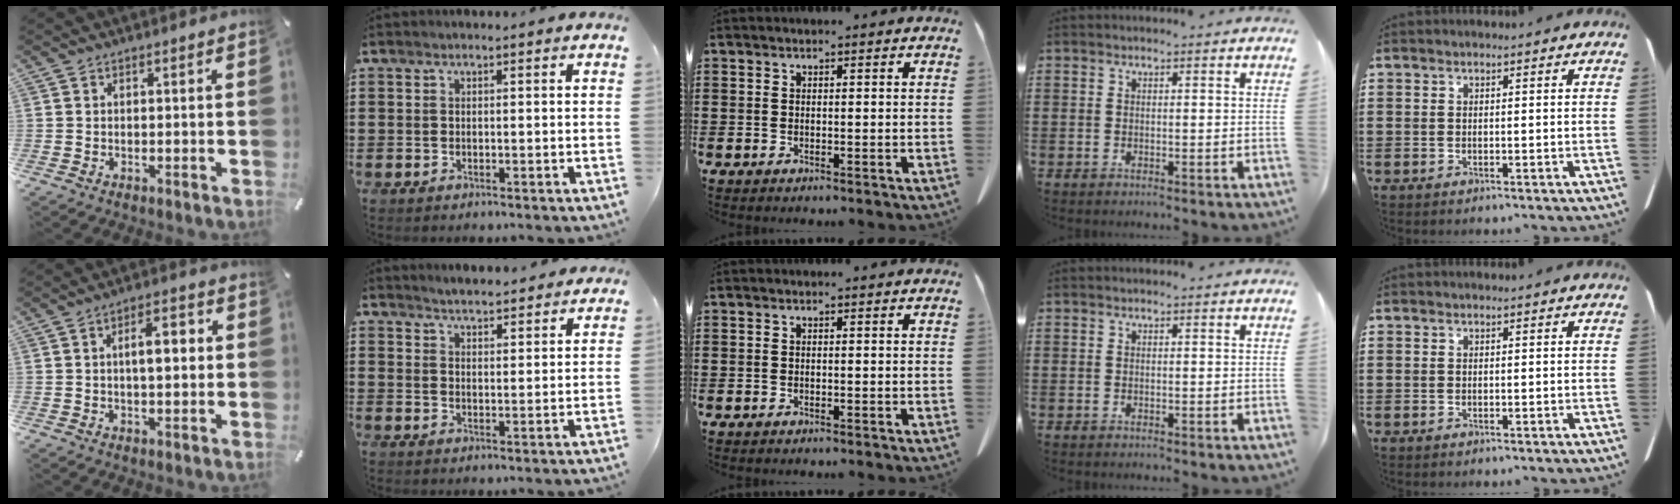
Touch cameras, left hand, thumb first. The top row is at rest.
{"thumb": {"total": 7.0, "force": [0.7, 3.2, 6.1], "torque": [-0.093, 0.007, 0.003]}, "index": {"total": 3.6, "force": [3.5, -0.1, 0.0], "torque": [-0.011, -0.014, 0.064]}}